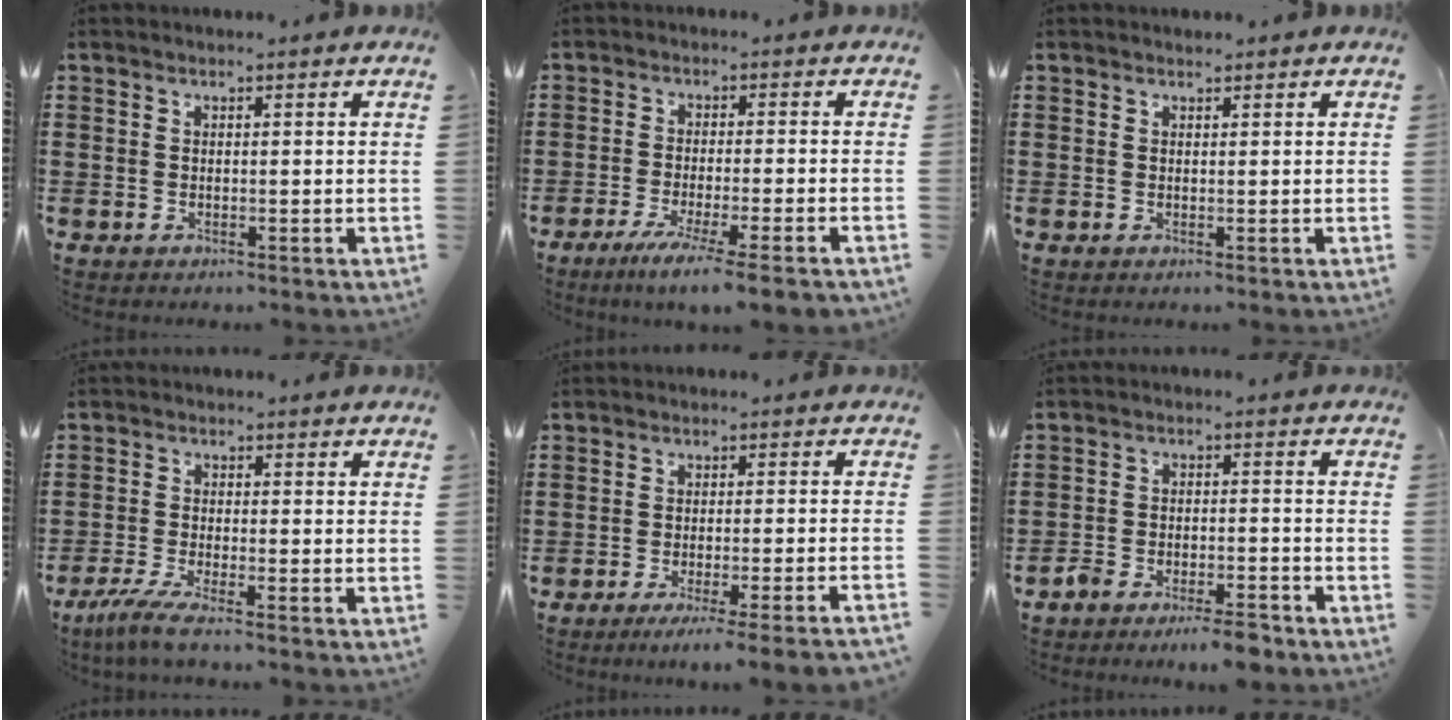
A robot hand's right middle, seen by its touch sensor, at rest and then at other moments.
{"total": 5.0, "force": [-3.9, -0.6, 3.0], "torque": [-0.060, -0.022, -0.071]}
{"total": 0.6, "force": [0.4, 0.4, 0.0], "torque": [0.007, -0.001, 0.006]}
{"total": 4.0, "force": [-3.2, -0.1, 2.4], "torque": [-0.068, -0.021, -0.067]}
{"total": 3.3, "force": [-2.7, -0.8, 1.7], "torque": [-0.027, -0.010, -0.052]}
{"total": 4.5, "force": [-4.3, 0.3, 1.4], "torque": [-0.030, 0.005, -0.085]}